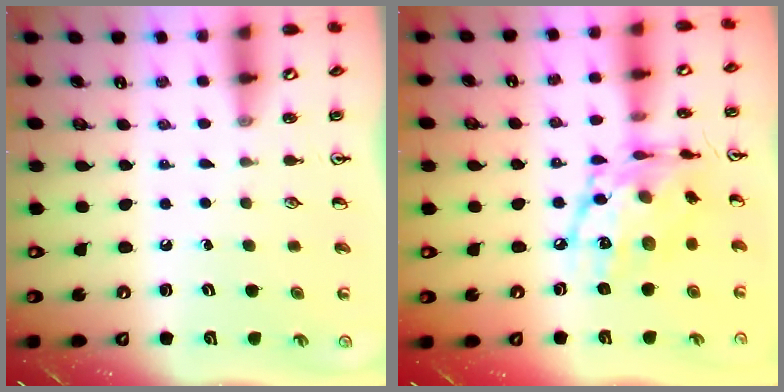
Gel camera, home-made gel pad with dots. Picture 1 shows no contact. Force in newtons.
{"total": 16.4, "press": 16.4, "slide": 1.3}